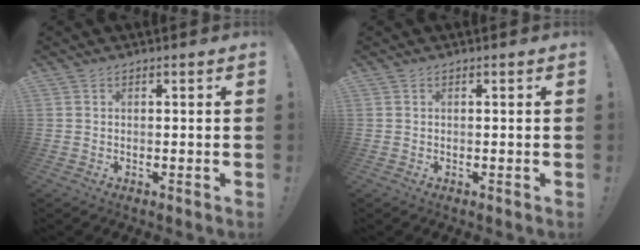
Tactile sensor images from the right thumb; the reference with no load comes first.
{"total": 0.0}